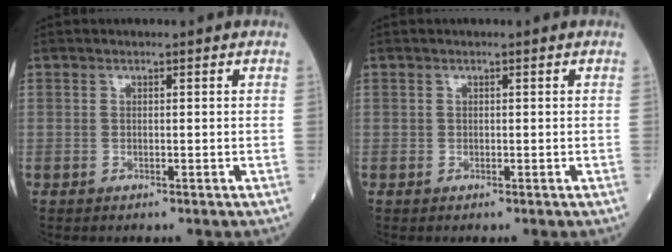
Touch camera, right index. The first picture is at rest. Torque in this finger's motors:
{"motor_torque": [0.00, -0.07, -0.02, -0.01]}